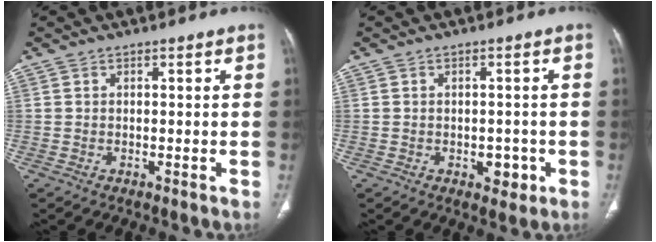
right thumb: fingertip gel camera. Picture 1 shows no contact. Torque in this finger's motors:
{"motor_torque": [0.80, 0.50, -0.28, 0.13, 0.01]}